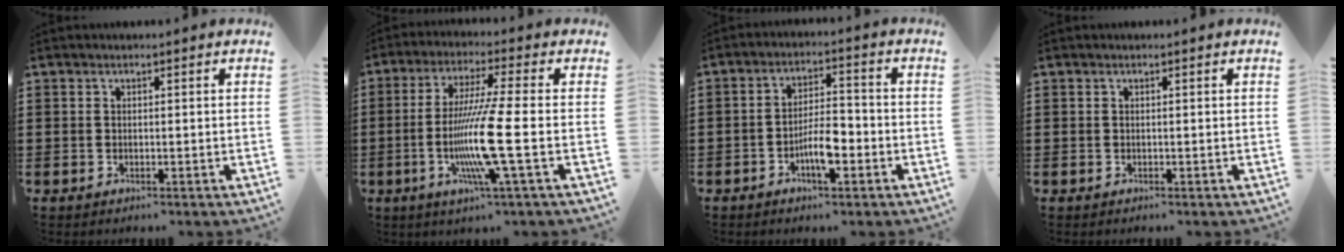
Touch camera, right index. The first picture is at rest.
{"total": 12.1, "force": [-2.8, -0.2, 11.7], "torque": [-0.241, -0.022, -0.063]}
{"total": 6.3, "force": [-2.6, 2.2, 5.3], "torque": [-0.103, 0.006, -0.049]}
{"total": 0.0}